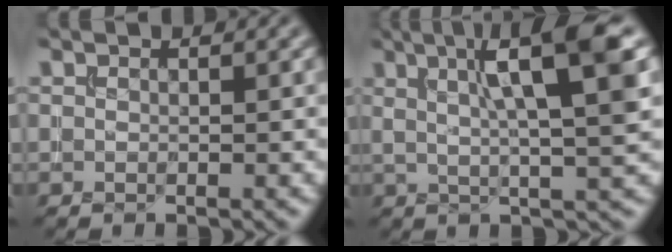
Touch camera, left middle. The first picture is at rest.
{"total": 8.6, "force": [3.0, 1.5, 7.9], "torque": [-0.096, 0.013, 0.041]}